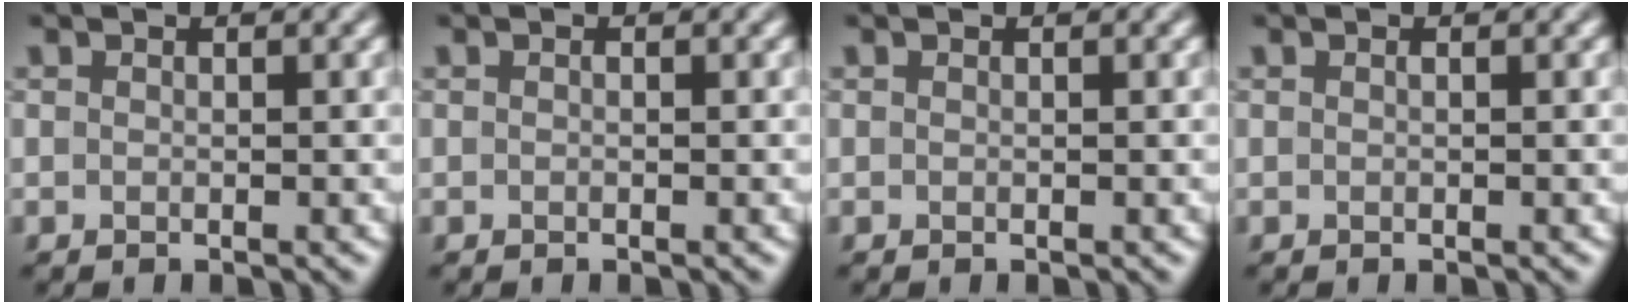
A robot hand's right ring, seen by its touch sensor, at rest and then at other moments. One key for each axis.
{"total": 0.0}
{"total": 0.0}
{"total": 0.0}